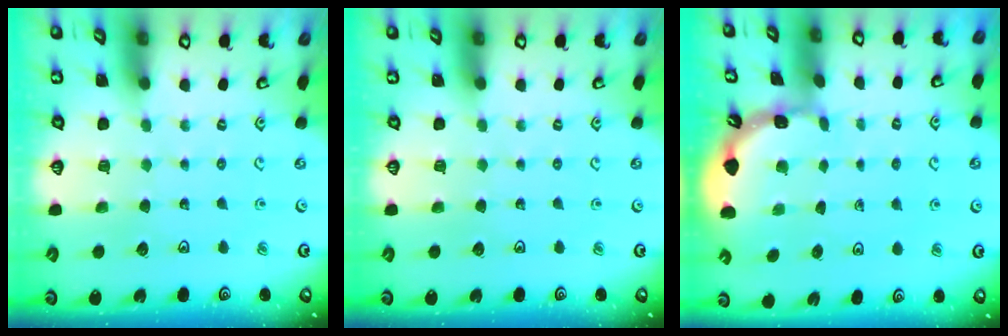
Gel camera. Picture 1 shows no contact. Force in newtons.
{"total": 0.0}
{"total": 1.7, "press": 1.7, "slide": 0.1}